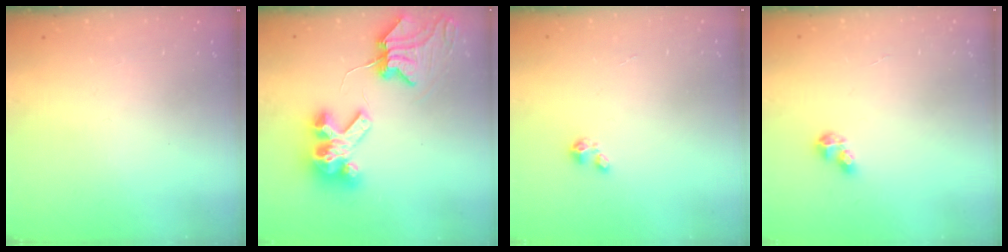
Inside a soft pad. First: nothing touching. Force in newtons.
{"total": 10.2, "press": 10.1, "slide": 1.4}
{"total": 1.6, "press": 1.6, "slide": 0.2}
{"total": 3.5, "press": 3.5, "slide": 0.3}